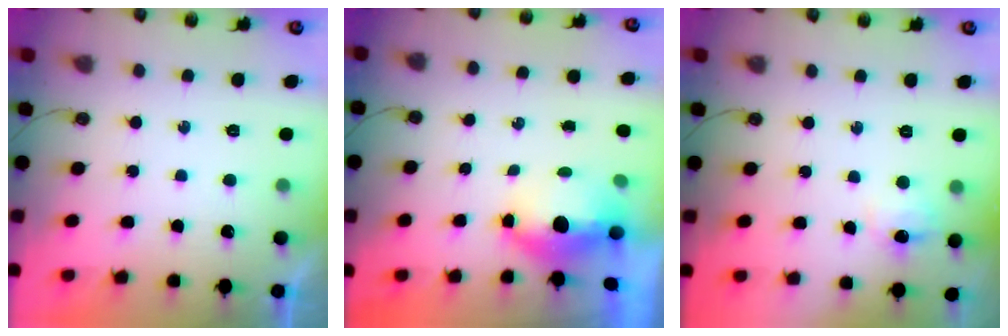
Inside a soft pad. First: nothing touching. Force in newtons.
{"total": 12.6, "press": 6.4, "slide": 10.8}
{"total": 7.8, "press": 7.8, "slide": 0.7}